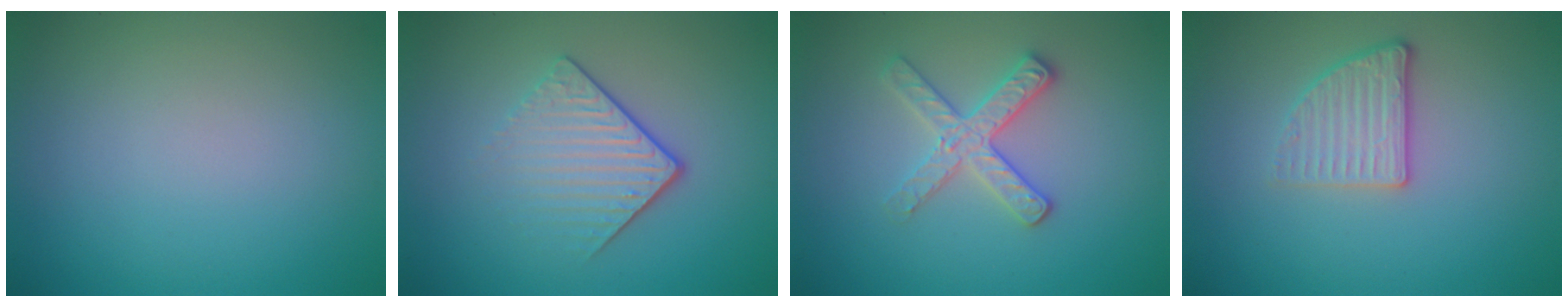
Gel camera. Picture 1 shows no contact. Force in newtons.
{"total": 4.1, "press": 2.7, "slide": 3.2}
{"total": 2.9, "press": 2.8, "slide": 0.8}
{"total": 2.6, "press": 2.4, "slide": 1.2}